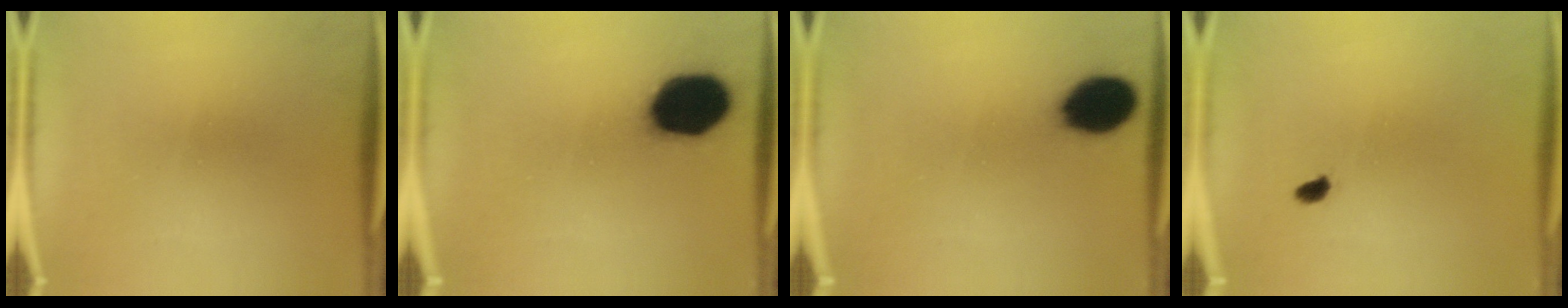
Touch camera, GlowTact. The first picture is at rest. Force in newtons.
{"total": 17.9}
{"total": 11.8}
{"total": 1.4}